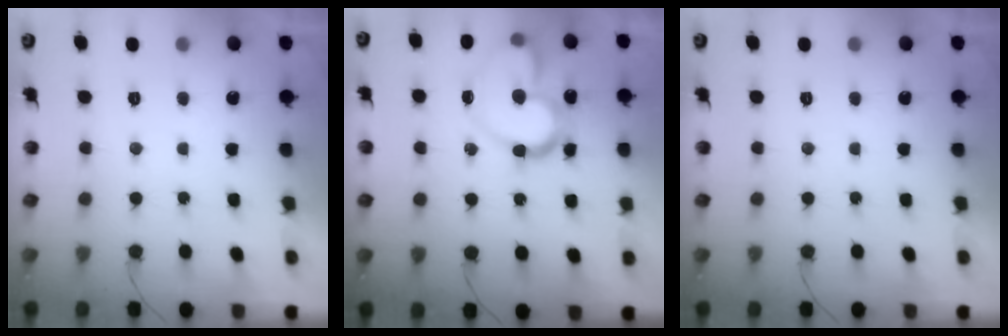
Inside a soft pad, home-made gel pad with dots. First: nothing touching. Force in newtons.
{"total": 16.8, "press": 16.7, "slide": 1.5}
{"total": 0.0}